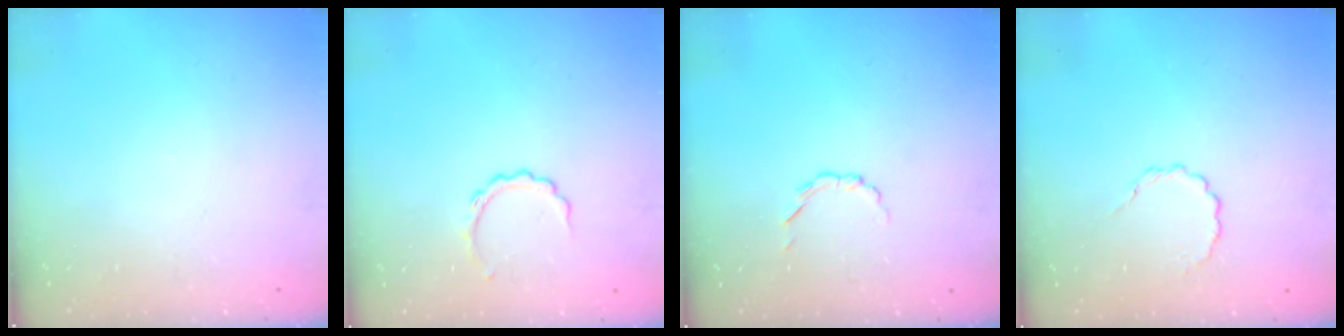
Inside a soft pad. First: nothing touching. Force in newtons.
{"total": 4.9, "press": 4.9, "slide": 0.1}
{"total": 2.1, "press": 2.0, "slide": 0.7}
{"total": 2.4, "press": 2.2, "slide": 0.9}